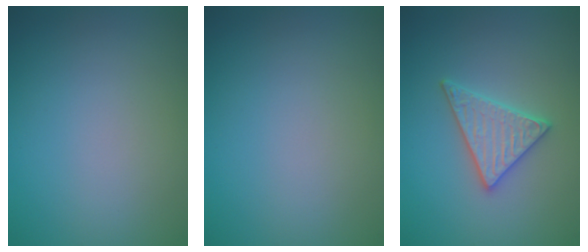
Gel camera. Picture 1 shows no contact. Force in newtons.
{"total": 0.0}
{"total": 3.0, "press": 3.0, "slide": 0.5}